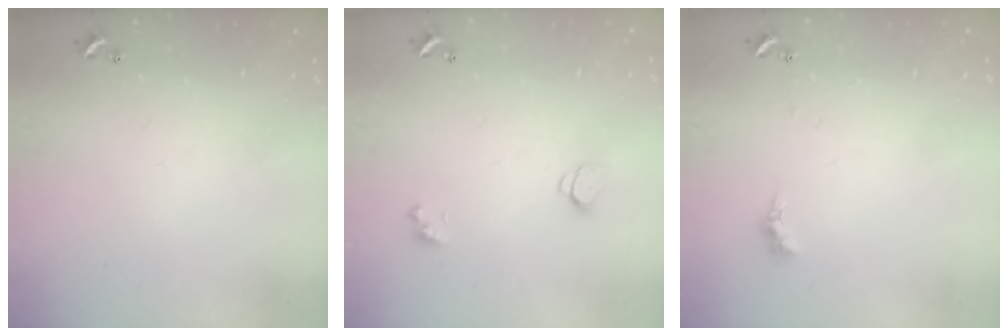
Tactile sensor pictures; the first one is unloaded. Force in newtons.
{"total": 1.6, "press": 1.5, "slide": 0.4}
{"total": 0.6, "press": 0.4, "slide": 0.5}